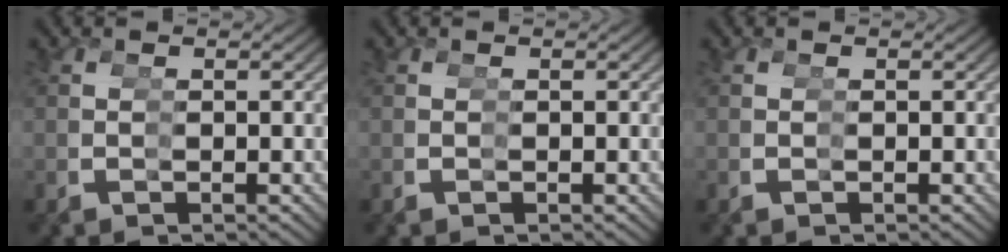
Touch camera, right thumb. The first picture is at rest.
{"total": 0.0}
{"total": 0.0}